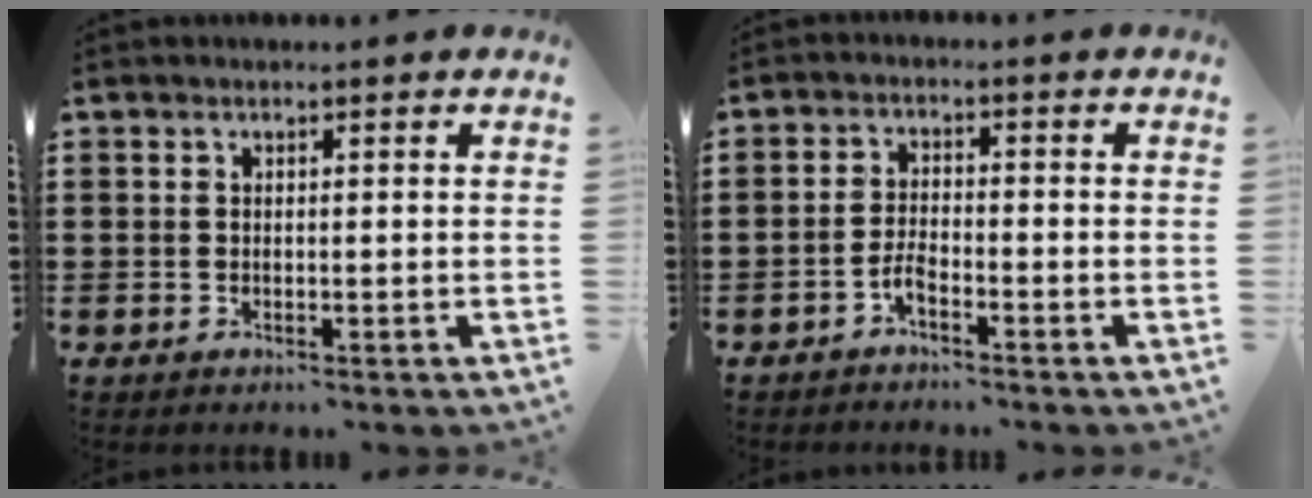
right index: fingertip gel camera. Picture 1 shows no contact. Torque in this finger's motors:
{"motor_torque": [2.14, 0.00, 0.03, -0.08]}